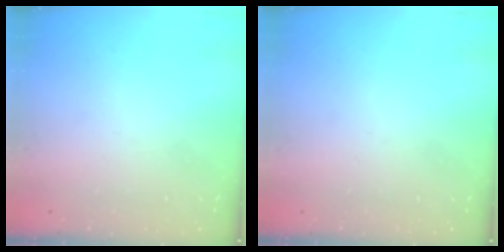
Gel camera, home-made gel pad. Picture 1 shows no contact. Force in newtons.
{"total": 0.0}